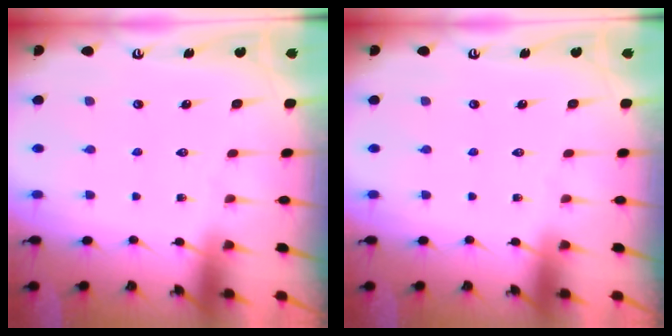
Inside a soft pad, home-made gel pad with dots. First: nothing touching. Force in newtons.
{"total": 0.0}